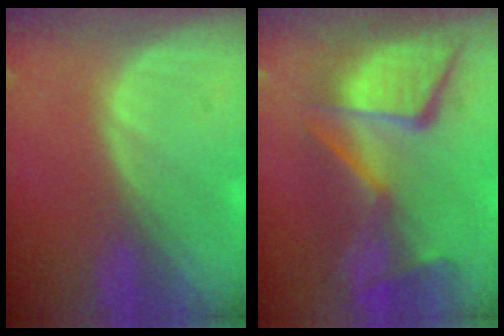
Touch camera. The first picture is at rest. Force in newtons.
{"total": 13.0, "press": 11.4, "slide": 6.3}